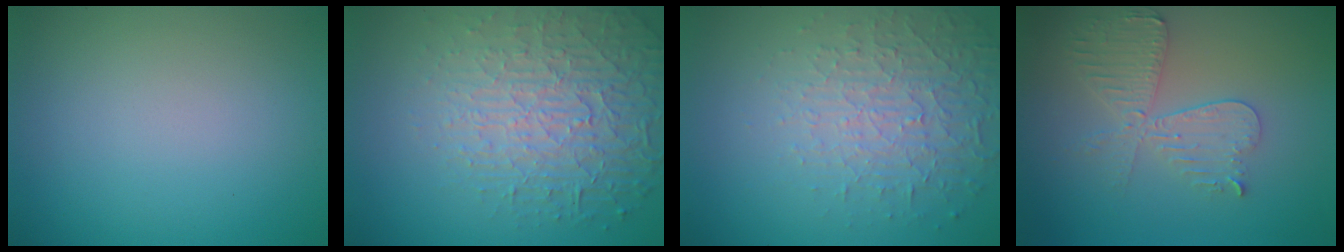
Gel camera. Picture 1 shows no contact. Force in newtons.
{"total": 6.5, "press": 5.1, "slide": 4.1}
{"total": 4.8, "press": 3.1, "slide": 3.6}
{"total": 4.4, "press": 3.8, "slide": 2.1}